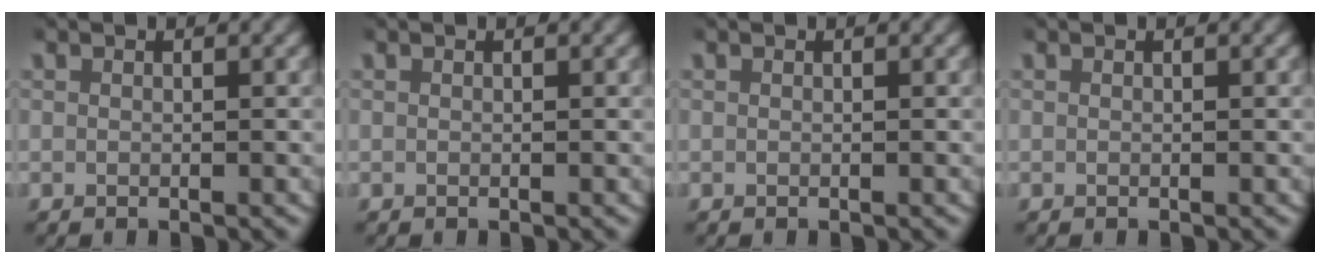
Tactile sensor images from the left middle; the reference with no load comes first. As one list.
[{"total": 0.0}, {"total": 0.0}, {"total": 0.0}]